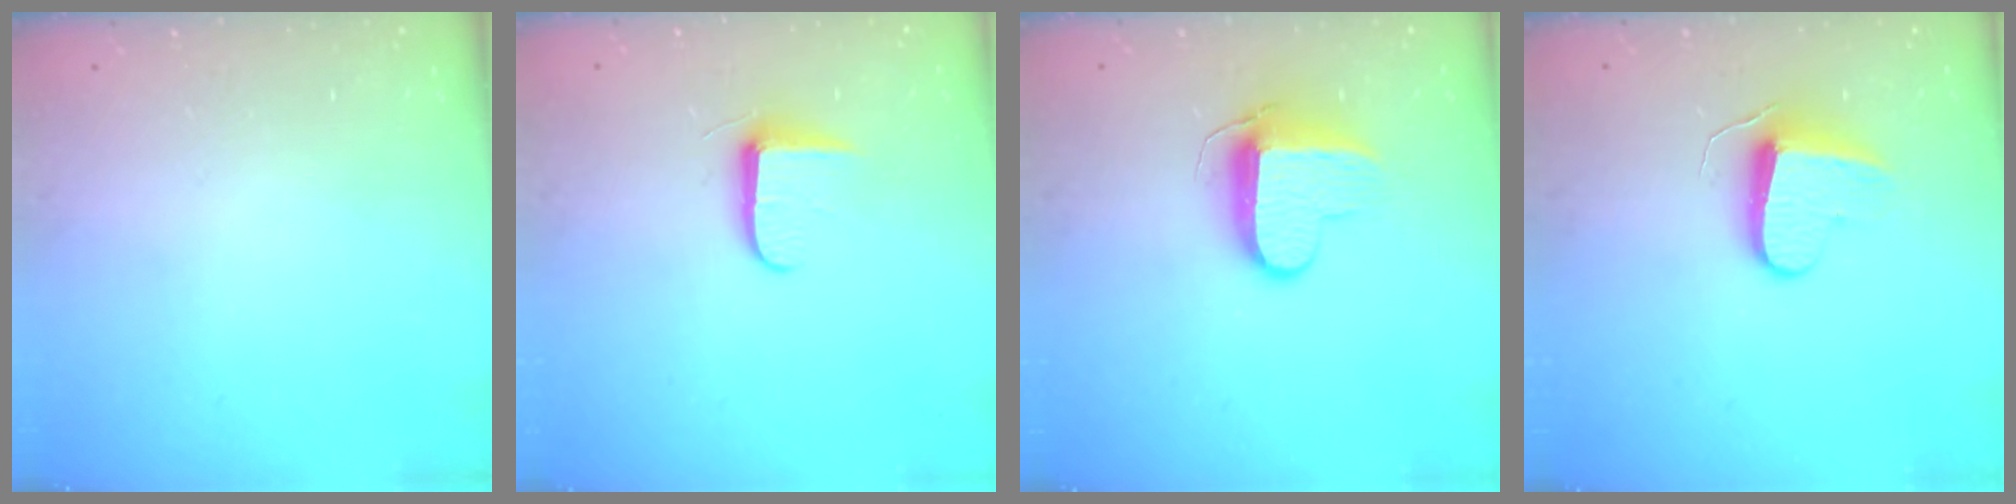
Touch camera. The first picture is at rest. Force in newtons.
{"total": 6.8, "press": 6.7, "slide": 0.9}
{"total": 9.9, "press": 9.9, "slide": 0.7}
{"total": 8.7, "press": 8.7, "slide": 0.5}